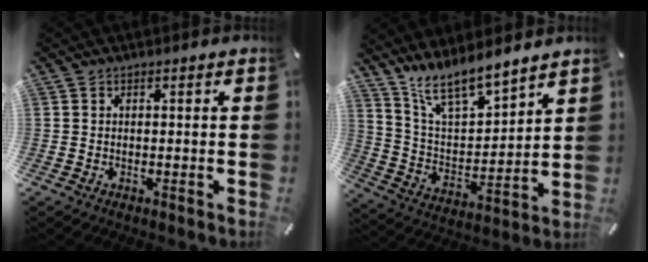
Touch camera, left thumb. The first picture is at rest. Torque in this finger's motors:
{"motor_torque": [1.42, -0.70, 1.05, -1.73, 0.11]}